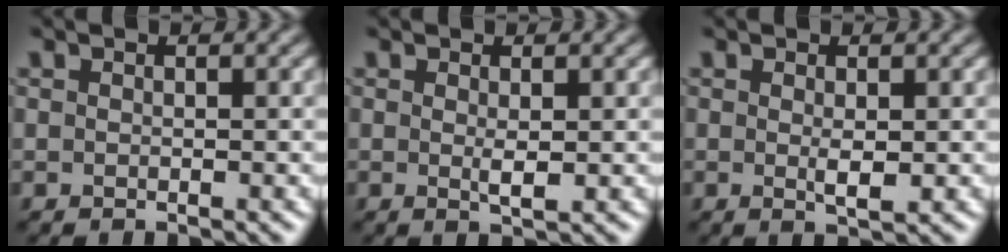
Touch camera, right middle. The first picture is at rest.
{"total": 1.3, "force": [0.2, 0.2, 1.3], "torque": [-0.021, -0.002, 0.002]}
{"total": 1.5, "force": [0.1, 0.3, 1.5], "torque": [-0.025, -0.004, 0.000]}